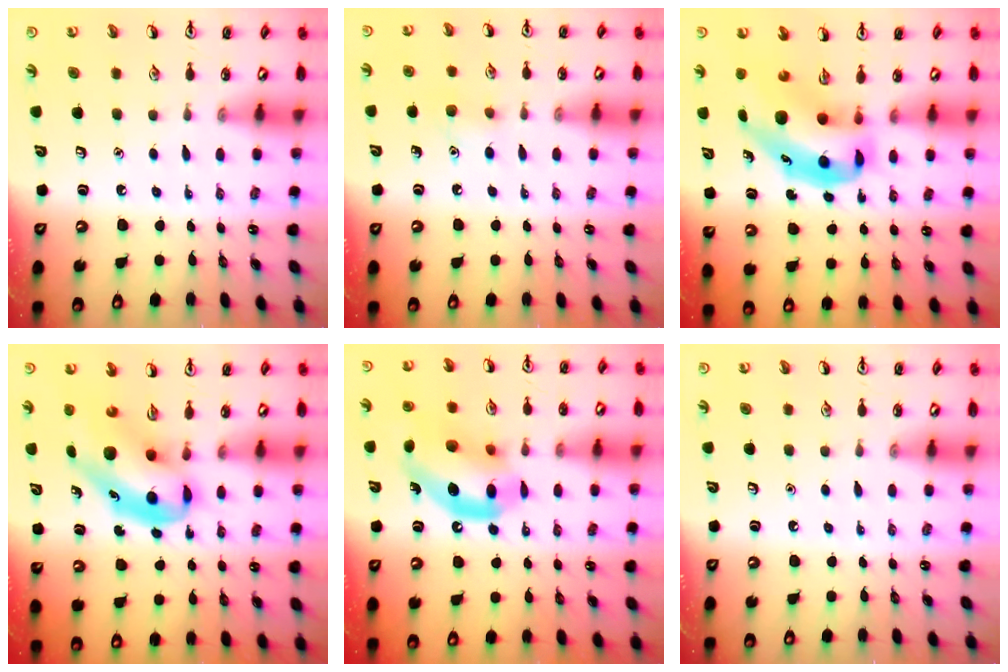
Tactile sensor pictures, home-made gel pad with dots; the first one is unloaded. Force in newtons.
{"total": 6.8, "press": 6.6, "slide": 1.5}
{"total": 10.8, "press": 10.4, "slide": 3.1}
{"total": 8.4, "press": 8.1, "slide": 2.5}
{"total": 14.8, "press": 14.1, "slide": 4.3}
{"total": 0.0}